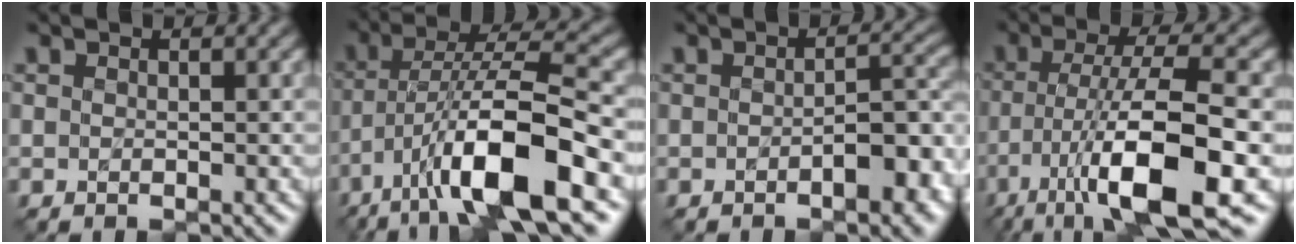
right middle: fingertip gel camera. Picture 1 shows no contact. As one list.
[{"total": 10.9, "force": [-5.2, 2.4, 9.3], "torque": [-0.164, 0.013, -0.099]}, {"total": 4.5, "force": [-1.8, 1.9, 3.6], "torque": [-0.051, 0.008, -0.027]}, {"total": 11.0, "force": [-4.1, 2.5, 9.9], "torque": [-0.169, 0.002, -0.072]}]